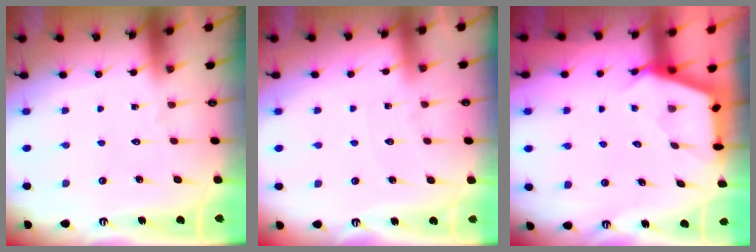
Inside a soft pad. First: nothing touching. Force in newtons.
{"total": 2.0, "press": 2.0, "slide": 0.3}
{"total": 2.6, "press": 2.6, "slide": 0.4}